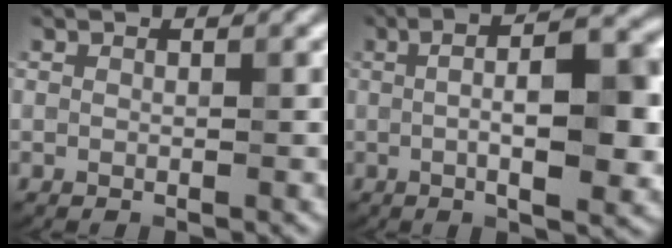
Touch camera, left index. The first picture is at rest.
{"total": 9.3, "force": [0.2, 2.7, 8.9], "torque": [-0.123, 0.007, -0.001]}